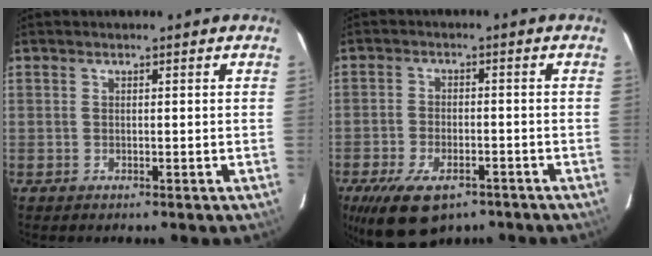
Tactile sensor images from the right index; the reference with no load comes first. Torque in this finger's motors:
{"motor_torque": [1.04, -0.76, 0.25, 0.07]}